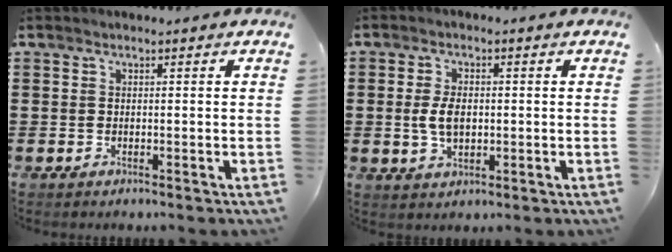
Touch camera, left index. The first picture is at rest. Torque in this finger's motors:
{"motor_torque": [0.86, 0.80, 0.52, 0.10]}